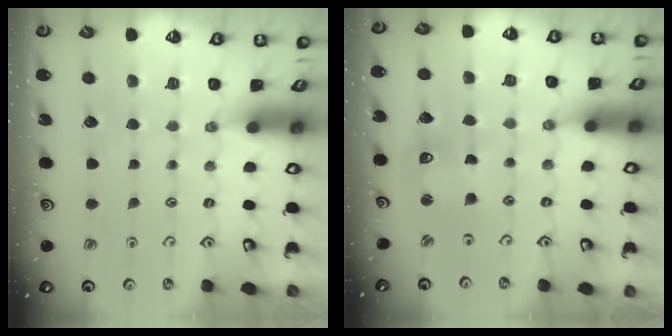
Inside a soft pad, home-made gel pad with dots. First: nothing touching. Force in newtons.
{"total": 4.4, "press": 4.4, "slide": 0.5}